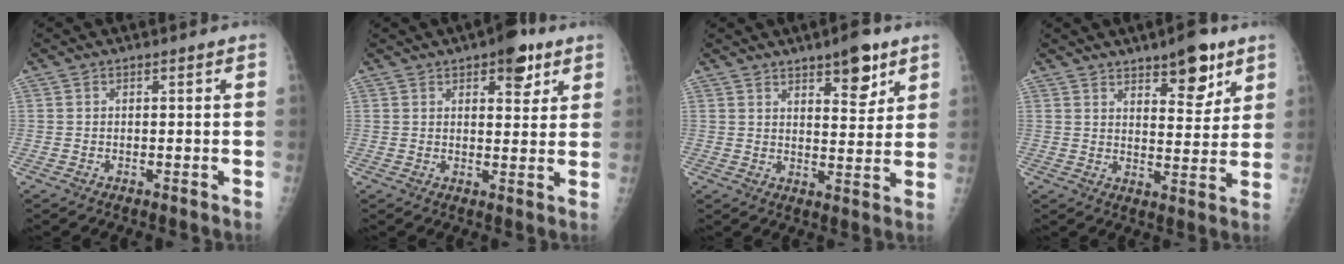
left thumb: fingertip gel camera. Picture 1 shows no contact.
{"total": 7.1, "force": [4.1, 3.3, 4.8], "torque": [-0.036, -0.016, 0.048]}
{"total": 8.0, "force": [5.1, 3.0, 5.5], "torque": [-0.056, -0.031, 0.073]}
{"total": 9.7, "force": [6.1, 3.8, 6.4], "torque": [-0.067, -0.038, 0.091]}